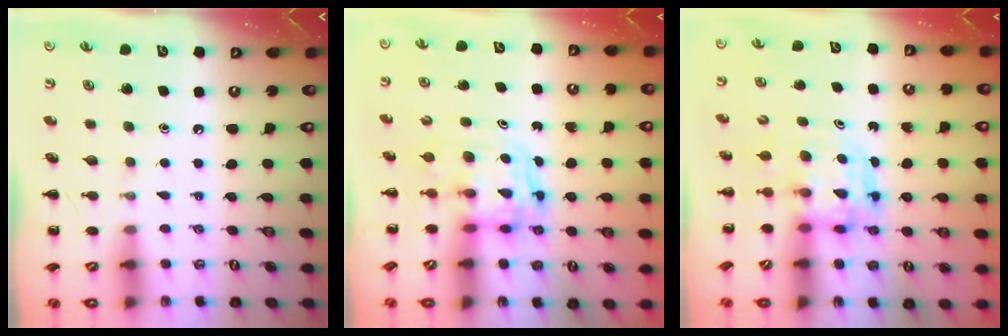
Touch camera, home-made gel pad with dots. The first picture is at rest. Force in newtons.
{"total": 2.7, "press": 2.7, "slide": 0.2}
{"total": 3.8, "press": 3.8, "slide": 0.2}